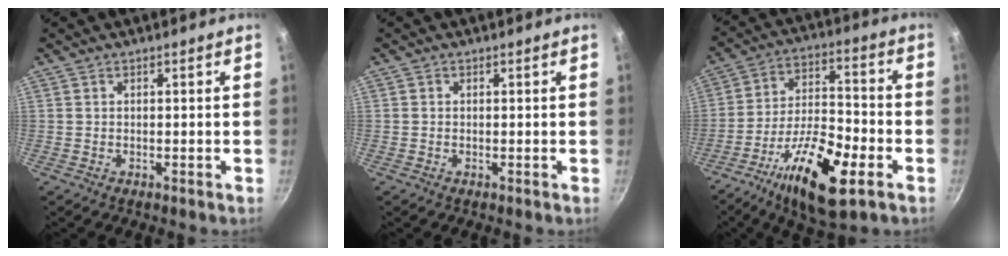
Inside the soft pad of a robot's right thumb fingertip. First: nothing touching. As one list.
[{"total": 0.0}, {"total": 18.7, "force": [-8.6, 6.6, 15.3], "torque": [-0.261, 0.035, -0.152]}]